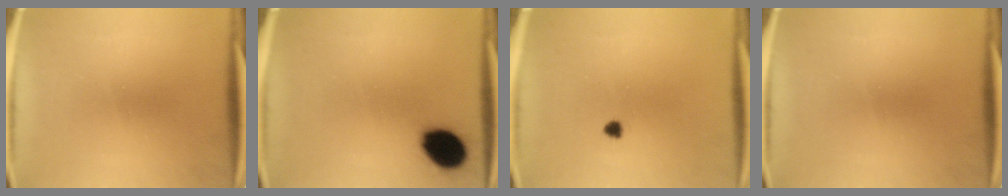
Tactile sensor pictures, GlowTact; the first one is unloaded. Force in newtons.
{"total": 10.3}
{"total": 1.2}
{"total": 0.0}